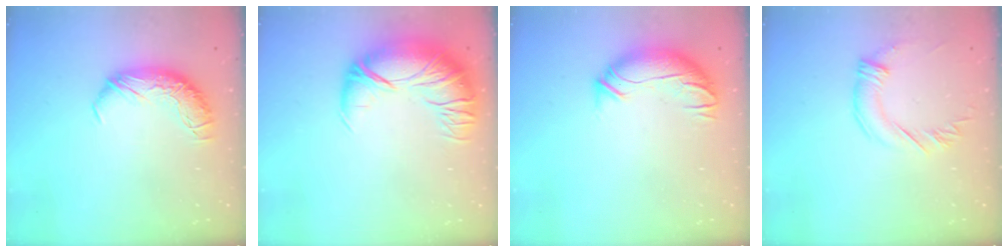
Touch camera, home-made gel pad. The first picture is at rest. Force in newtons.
{"total": 5.4, "press": 4.0, "slide": 3.6}
{"total": 3.6, "press": 2.4, "slide": 2.7}
{"total": 2.1, "press": 1.8, "slide": 1.0}